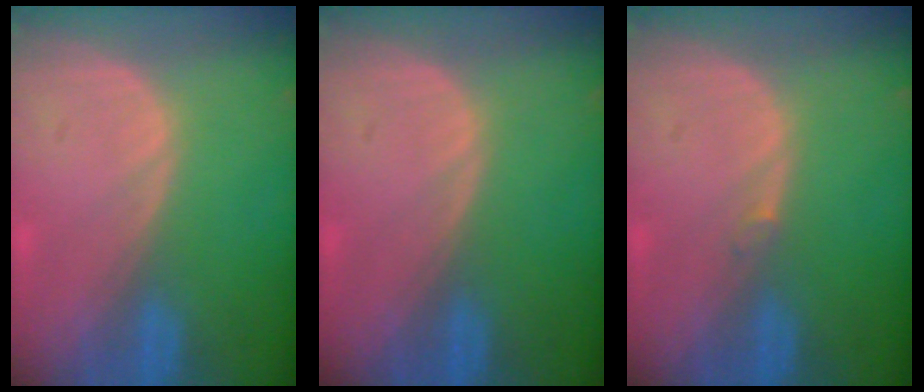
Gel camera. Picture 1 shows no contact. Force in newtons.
{"total": 0.0}
{"total": 0.6, "press": 0.5, "slide": 0.3}